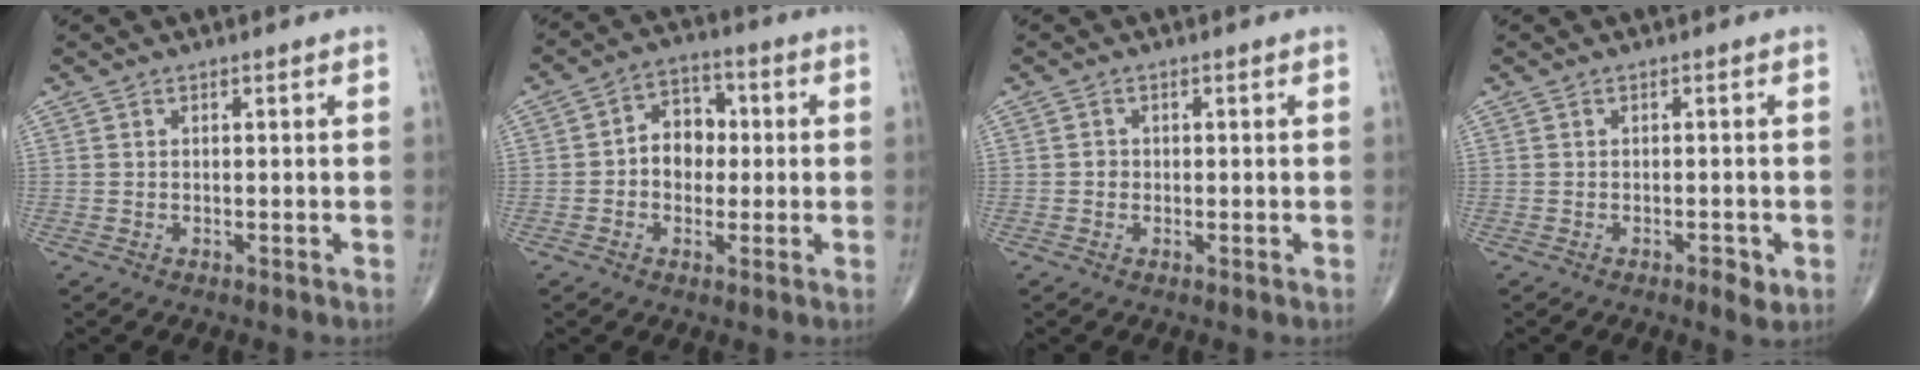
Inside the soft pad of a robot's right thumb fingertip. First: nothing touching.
{"total": 7.9, "force": [0.0, 6.2, 4.9], "torque": [-0.042, 0.023, -0.010]}
{"total": 1.1, "force": [-0.1, 1.0, 0.4], "torque": [-0.001, 0.003, -0.006]}
{"total": 2.5, "force": [-1.0, 1.0, 2.1], "torque": [-0.028, -0.002, -0.016]}